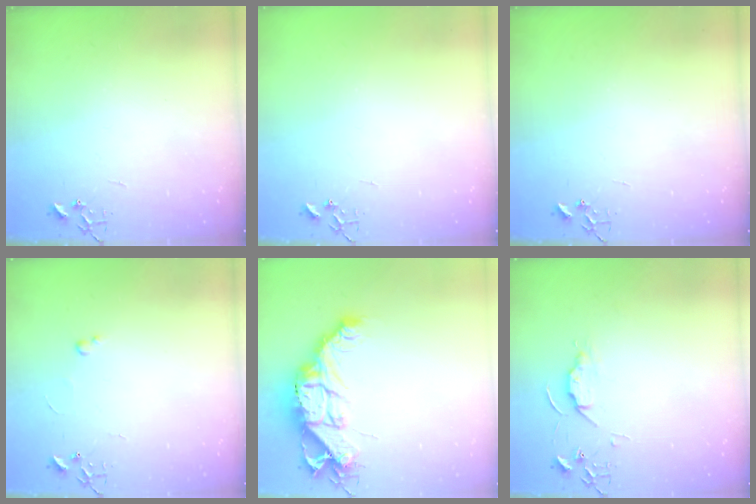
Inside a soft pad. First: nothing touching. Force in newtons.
{"total": 0.0}
{"total": 0.0}
{"total": 2.4, "press": 2.3, "slide": 0.4}
{"total": 16.7, "press": 16.6, "slide": 1.4}
{"total": 5.7, "press": 5.6, "slide": 0.8}